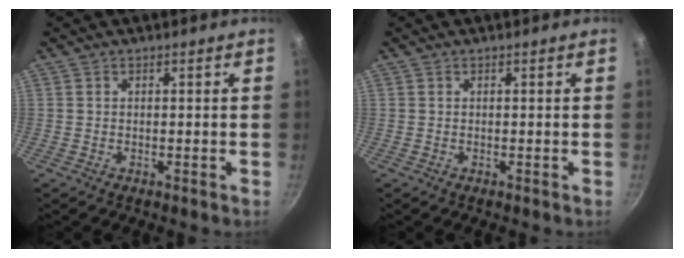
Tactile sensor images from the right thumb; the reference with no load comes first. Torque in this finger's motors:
{"motor_torque": [-0.07, 0.06, -0.04, 0.04, 0.00]}